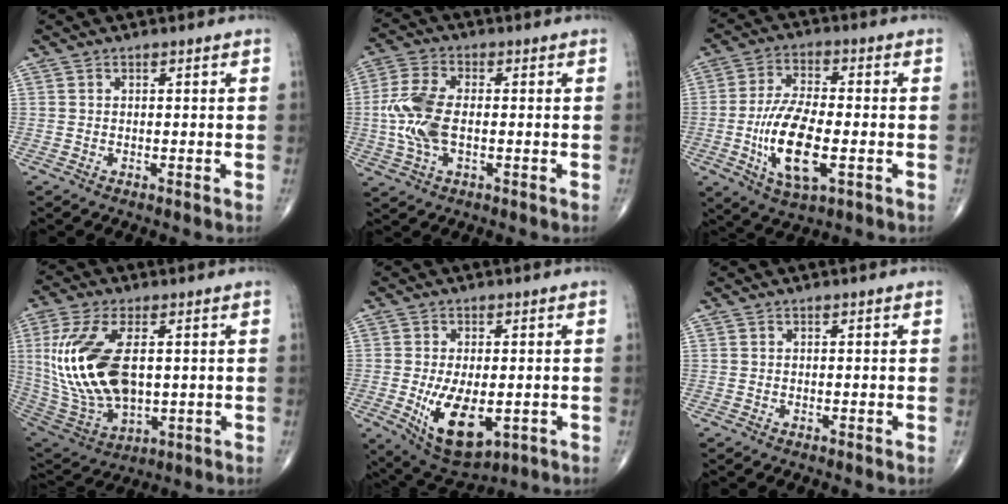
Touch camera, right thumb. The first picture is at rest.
{"total": 10.3, "force": [-0.7, 5.3, 8.7], "torque": [-0.202, 0.010, -0.016]}
{"total": 13.7, "force": [-3.2, 5.6, 12.1], "torque": [-0.233, 0.004, -0.055]}
{"total": 19.8, "force": [2.3, 10.4, 16.7], "torque": [-0.357, -0.016, 0.058]}
{"total": 11.7, "force": [-2.5, 6.0, 9.7], "torque": [-0.157, -0.016, -0.024]}
{"total": 0.0}